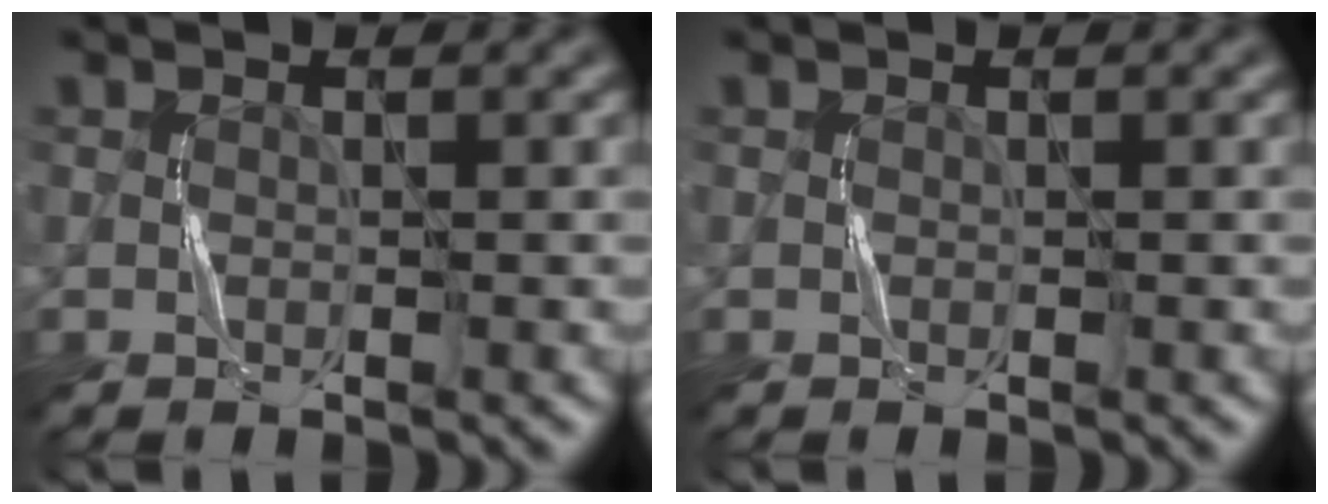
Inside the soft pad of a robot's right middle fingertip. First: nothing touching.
{"total": 0.0}